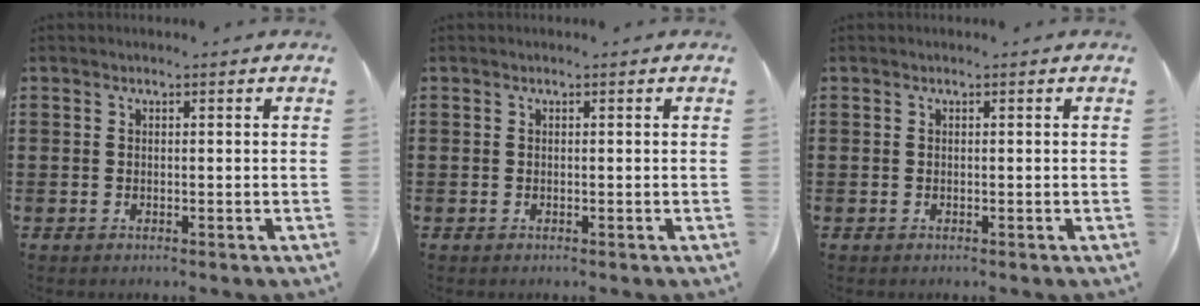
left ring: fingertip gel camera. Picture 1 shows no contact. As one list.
[{"total": 0.0}, {"total": 0.0}]